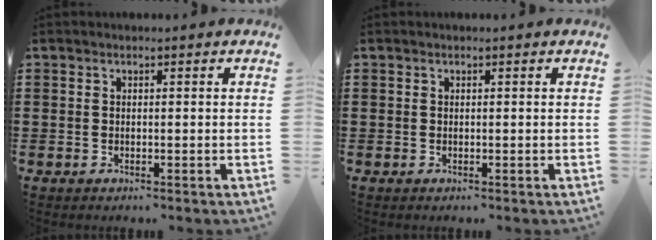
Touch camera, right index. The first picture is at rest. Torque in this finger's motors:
{"motor_torque": [0.16, 0.01, 0.02, 0.01]}